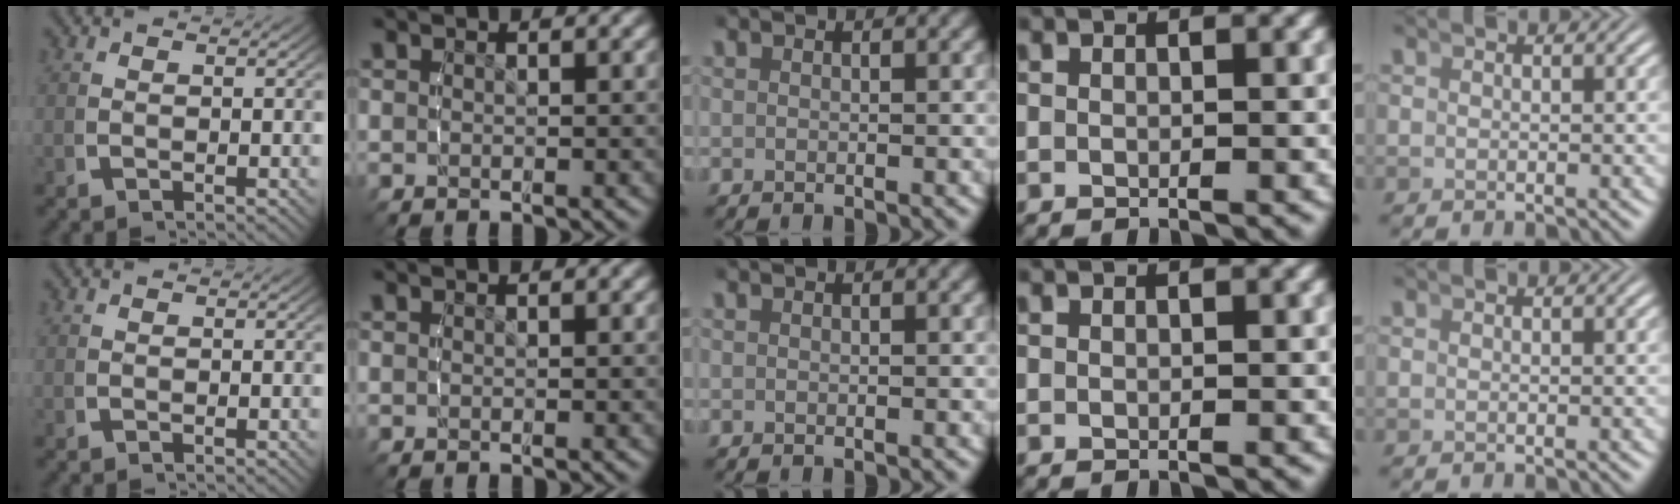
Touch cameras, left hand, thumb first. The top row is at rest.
{}